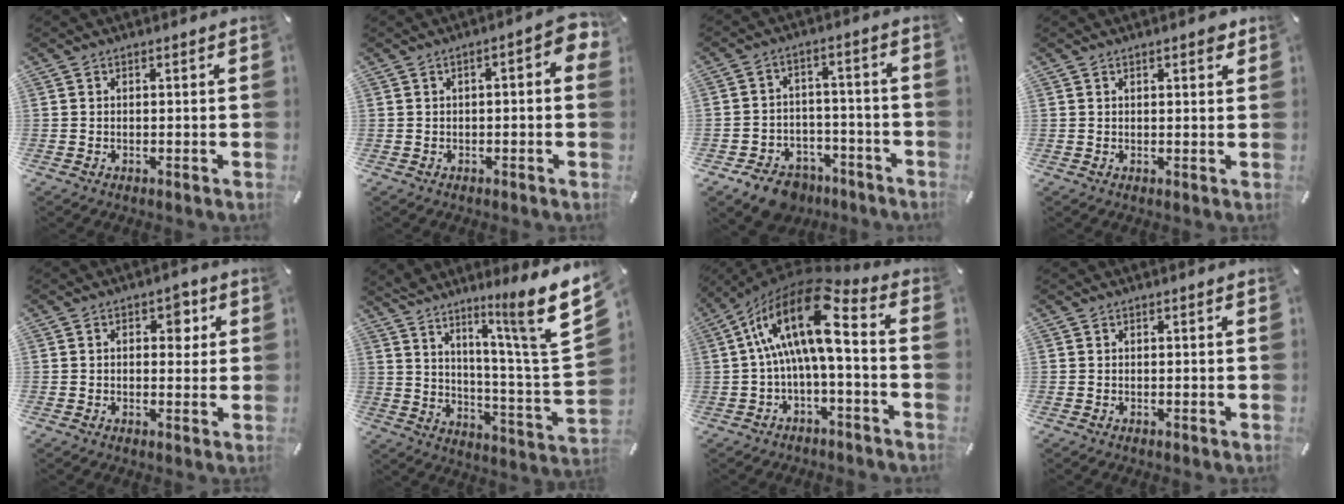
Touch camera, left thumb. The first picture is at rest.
{"total": 4.5, "force": [-0.3, 1.8, 4.1], "torque": [-0.057, 0.003, -0.007]}
{"total": 8.9, "force": [-6.8, 5.1, 2.7], "torque": [-0.035, 0.053, -0.122]}
{"total": 2.0, "force": [1.2, 0.9, 1.4], "torque": [-0.013, -0.003, 0.016]}
{"total": 5.0, "force": [1.3, 3.0, 3.7], "torque": [-0.031, -0.007, 0.008]}
{"total": 13.1, "force": [9.0, -0.1, 9.5], "torque": [-0.150, -0.090, 0.130]}
{"total": 18.2, "force": [1.9, 7.1, 16.7], "torque": [-0.325, -0.005, 0.026]}
{"total": 0.0}